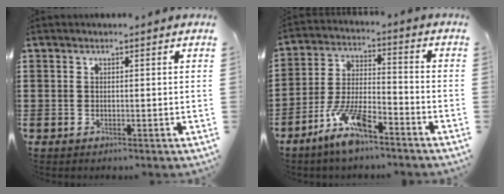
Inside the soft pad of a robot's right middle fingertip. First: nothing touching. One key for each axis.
{"total": 9.1, "fx": -6.6, "fy": 2.3, "fz": 5.7, "tx": -0.128, "ty": 0.002, "tz": -0.128}